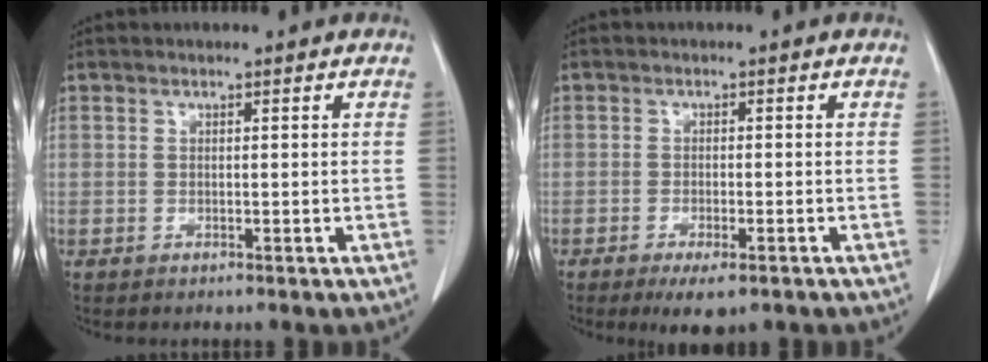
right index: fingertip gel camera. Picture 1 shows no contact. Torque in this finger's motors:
{"motor_torque": [0.49, -0.42, 0.15, 0.03]}